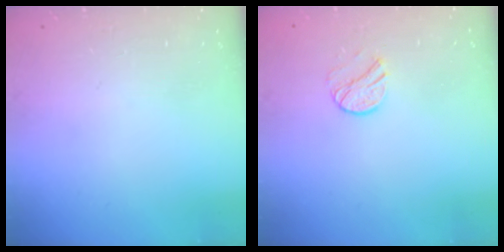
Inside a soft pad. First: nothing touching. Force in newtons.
{"total": 7.7, "press": 7.7, "slide": 0.6}